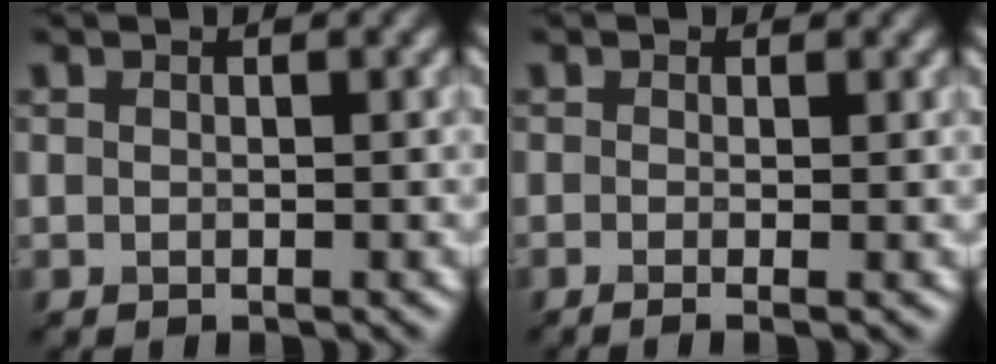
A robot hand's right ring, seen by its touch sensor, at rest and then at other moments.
{"total": 1.6, "force": [-0.1, 0.7, 1.5], "torque": [-0.027, -0.009, -0.014]}